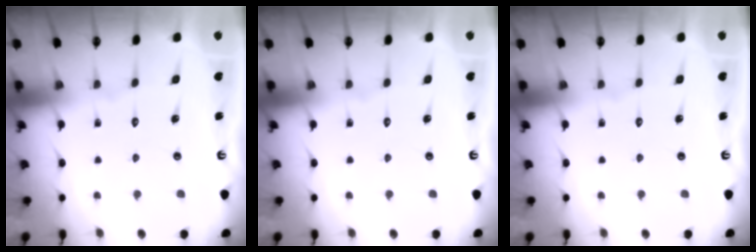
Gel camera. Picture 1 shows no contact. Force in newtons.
{"total": 0.0}
{"total": 0.0}